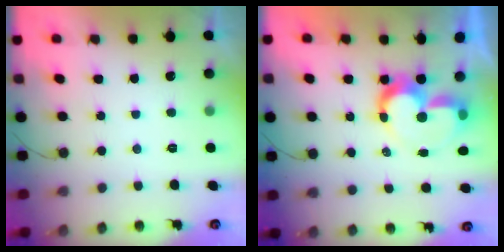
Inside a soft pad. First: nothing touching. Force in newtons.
{"total": 10.5, "press": 10.4, "slide": 0.8}